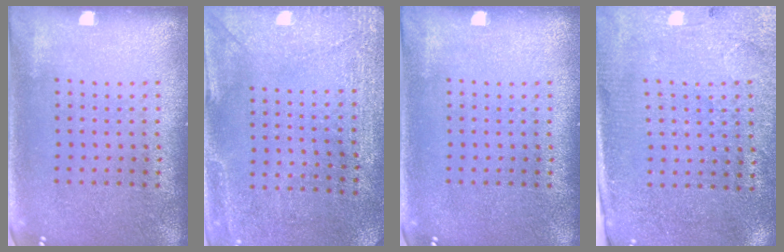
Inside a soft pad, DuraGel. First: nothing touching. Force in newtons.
{"total": 3.0, "press": 2.7, "slide": 1.1}
{"total": 0.0}
{"total": 2.8, "press": 2.6, "slide": 1.1}